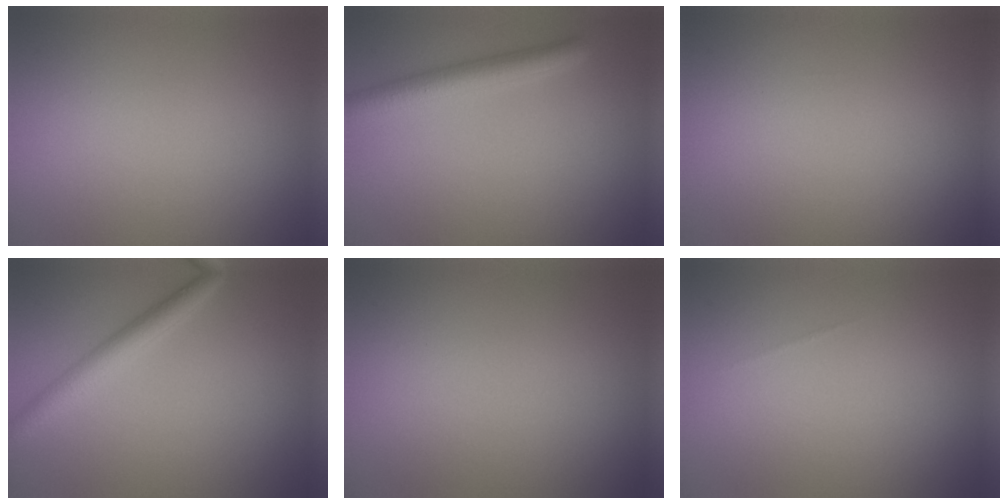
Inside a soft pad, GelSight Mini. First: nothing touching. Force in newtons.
{"total": 3.7, "press": 3.7, "slide": 0.2}
{"total": 0.0}
{"total": 2.9, "press": 2.9, "slide": 0.1}
{"total": 0.0}
{"total": 0.0}